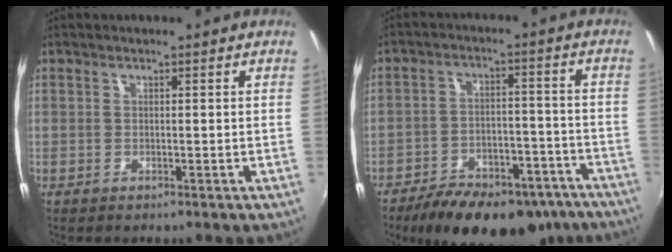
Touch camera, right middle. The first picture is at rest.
{"total": 21.5, "force": [-16.7, 9.1, 10.1], "torque": [-0.178, 0.009, -0.213]}